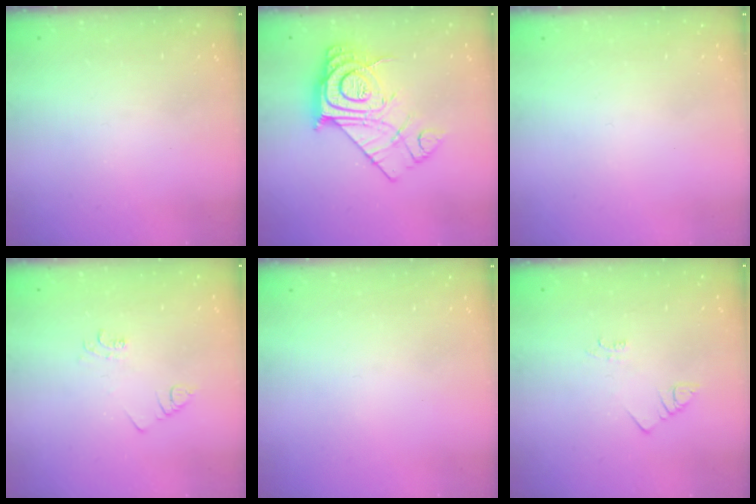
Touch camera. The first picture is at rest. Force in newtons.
{"total": 17.2, "press": 17.1, "slide": 1.3}
{"total": 1.6, "press": 1.6, "slide": 0.1}
{"total": 3.3, "press": 3.3, "slide": 0.4}
{"total": 0.0}
{"total": 2.5, "press": 2.5, "slide": 0.5}